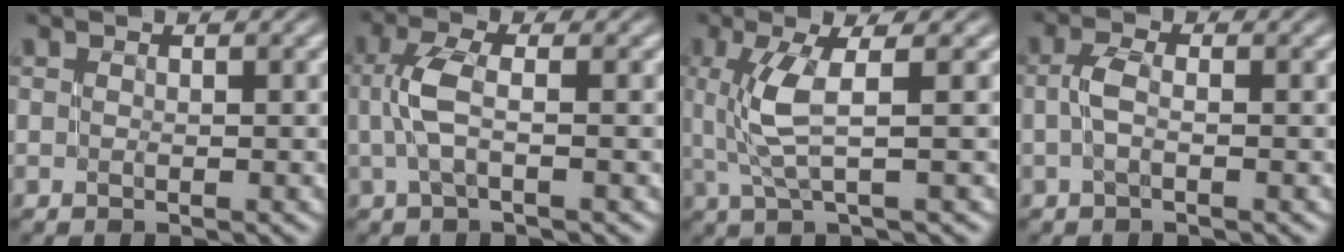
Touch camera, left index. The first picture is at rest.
{"total": 2.8, "force": [0.0, 0.7, 2.7], "torque": [-0.061, 0.012, -0.005]}
{"total": 4.0, "force": [0.8, 0.9, 3.8], "torque": [-0.092, 0.008, 0.020]}
{"total": 1.8, "force": [-0.2, 0.7, 1.6], "torque": [-0.039, 0.011, -0.008]}